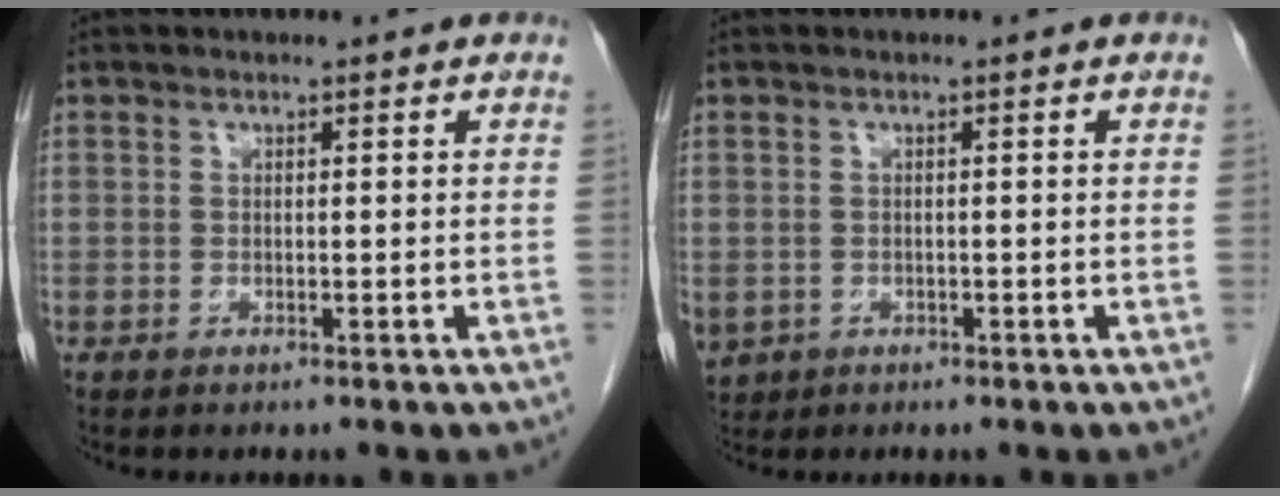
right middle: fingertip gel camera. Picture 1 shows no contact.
{"total": 3.7, "force": [-1.4, 3.2, 1.2], "torque": [-0.030, -0.003, -0.015]}